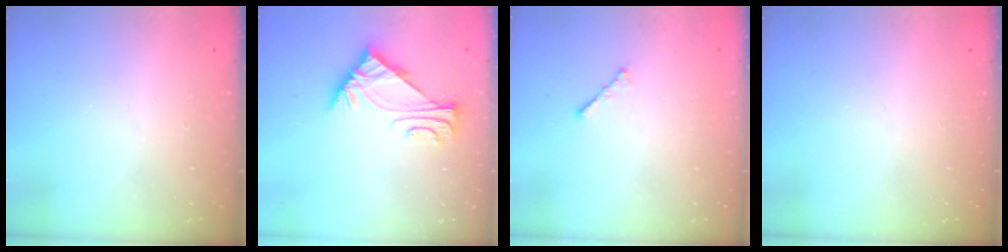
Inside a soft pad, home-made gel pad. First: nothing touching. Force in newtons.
{"total": 5.7, "press": 5.6, "slide": 0.9}
{"total": 1.7, "press": 1.6, "slide": 0.5}
{"total": 0.0}